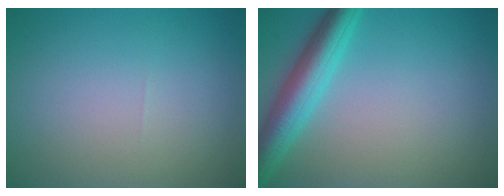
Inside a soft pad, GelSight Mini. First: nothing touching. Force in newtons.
{"total": 5.2, "press": 5.2, "slide": 0.3}